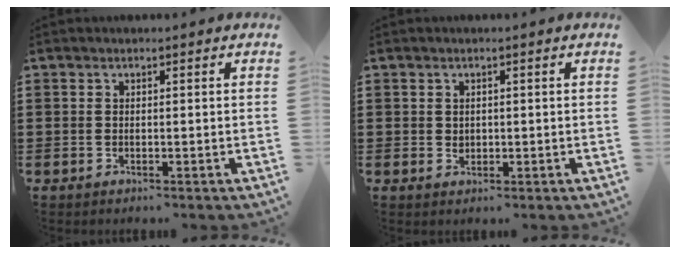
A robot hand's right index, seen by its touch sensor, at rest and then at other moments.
{"total": 0.8, "force": [0.3, 0.7, 0.4], "torque": [-0.010, 0.002, 0.006]}